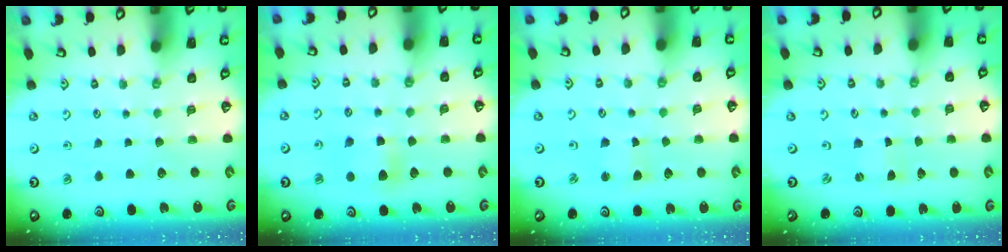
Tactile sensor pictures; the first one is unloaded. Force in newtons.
{"total": 6.4, "press": 6.3, "slide": 0.9}
{"total": 2.1, "press": 2.1, "slide": 0.5}
{"total": 0.0}